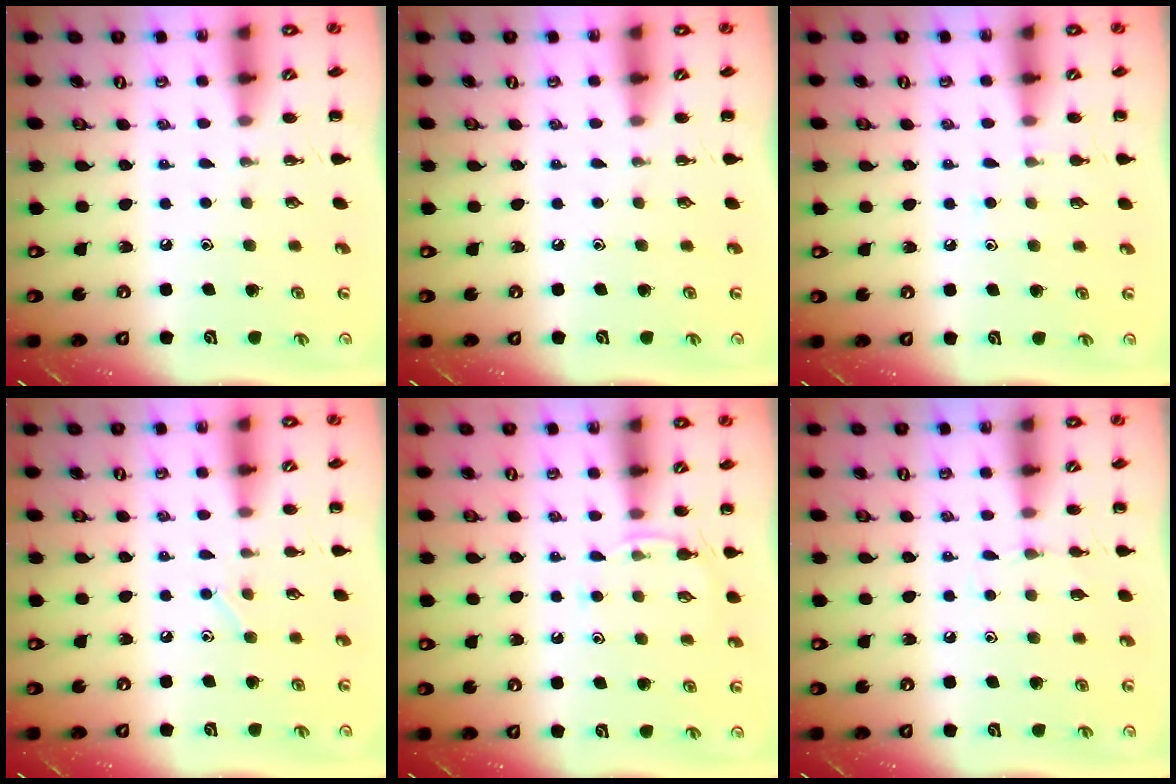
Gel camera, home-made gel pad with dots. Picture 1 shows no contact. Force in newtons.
{"total": 0.0}
{"total": 4.7, "press": 4.4, "slide": 1.8}
{"total": 5.2, "press": 5.0, "slide": 1.4}
{"total": 5.9, "press": 5.7, "slide": 1.8}
{"total": 4.0, "press": 3.8, "slide": 1.4}